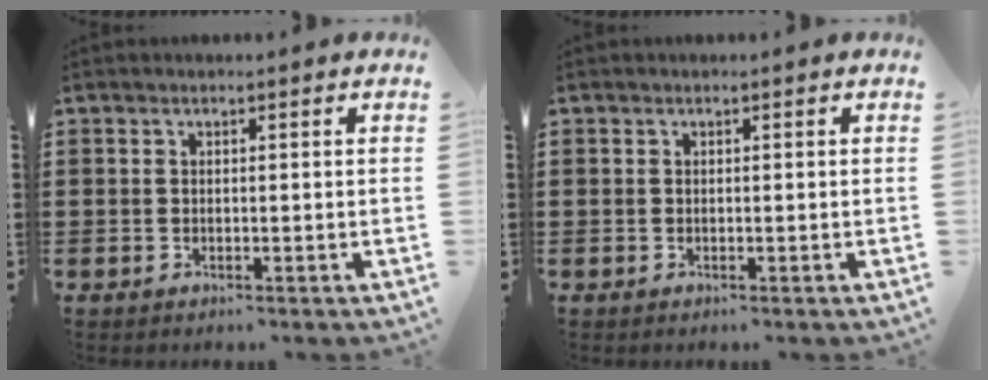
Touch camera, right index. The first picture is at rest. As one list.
[{"total": 0.0}]